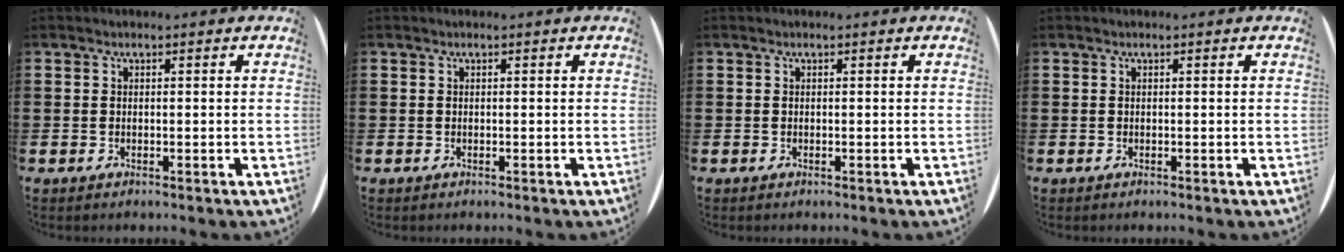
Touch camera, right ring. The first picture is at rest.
{"total": 0.0}
{"total": 0.0}
{"total": 0.0}